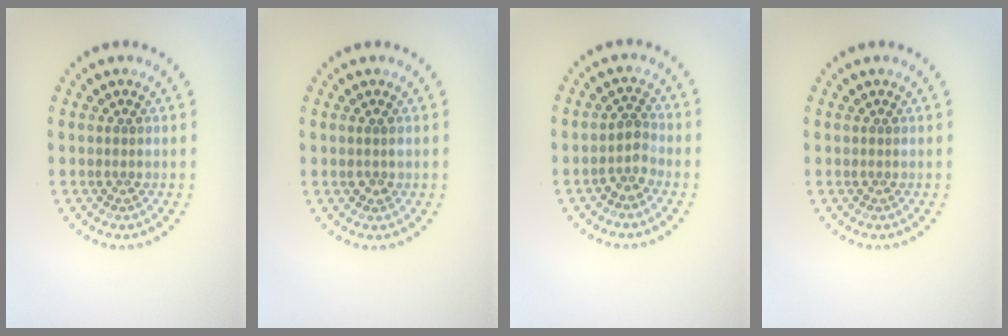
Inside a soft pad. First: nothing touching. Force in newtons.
{"total": 0.8, "press": 0.7, "slide": 0.2}
{"total": 1.8, "press": 1.4, "slide": 1.1}
{"total": 0.0}